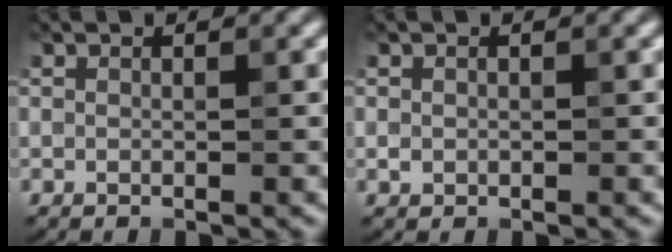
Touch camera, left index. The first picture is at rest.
{"total": 0.6, "force": [-0.1, 0.6, 0.2], "torque": [0.000, -0.004, -0.002]}